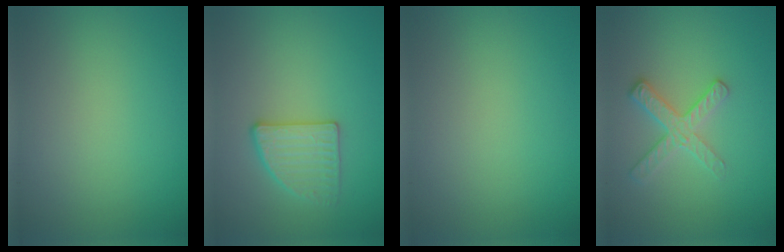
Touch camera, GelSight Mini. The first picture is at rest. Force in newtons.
{"total": 2.8, "press": 2.7, "slide": 0.6}
{"total": 0.0}
{"total": 2.7, "press": 2.4, "slide": 1.2}